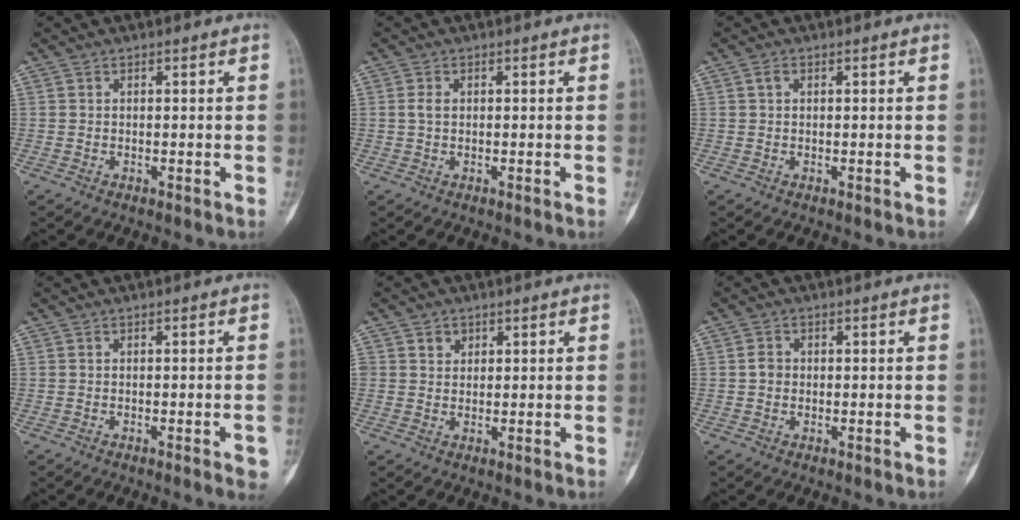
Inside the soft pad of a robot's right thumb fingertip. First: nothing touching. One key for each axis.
{"total": 1.4, "fx": 0.1, "fy": 0.9, "fz": 1.1, "tx": -0.025, "ty": 0.004, "tz": 0.002}
{"total": 1.0, "fx": 0.3, "fy": 0.7, "fz": 0.7, "tx": -0.013, "ty": 0.004, "tz": 0.005}
{"total": 3.0, "fx": -1.3, "fy": 0.6, "fz": 2.6, "tx": -0.031, "ty": 0.004, "tz": -0.013}
{"total": 2.1, "fx": 1.0, "fy": 1.8, "fz": 0.5, "tx": 0.008, "ty": -0.004, "tz": 0.012}
{"total": 1.9, "fx": -0.1, "fy": 1.6, "fz": 0.9, "tx": -0.009, "ty": 0.005, "tz": -0.003}